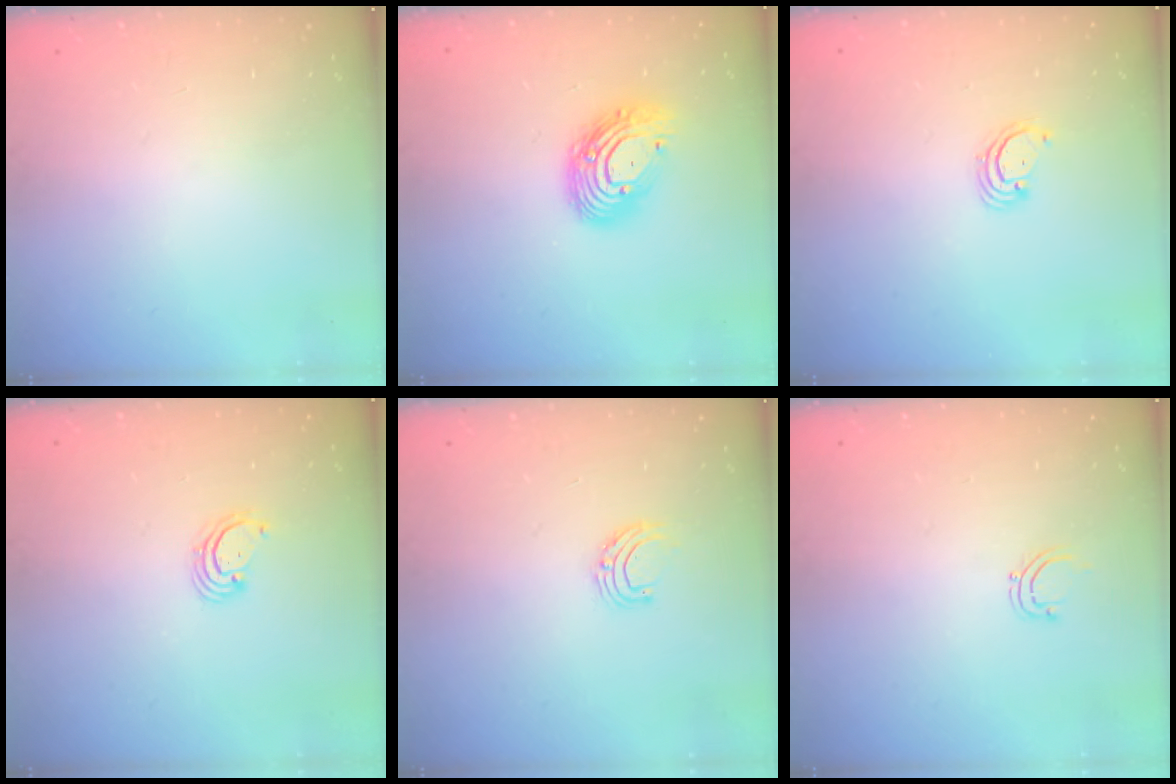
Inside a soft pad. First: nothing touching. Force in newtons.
{"total": 13.1, "press": 13.1, "slide": 1.1}
{"total": 2.8, "press": 2.8, "slide": 0.2}
{"total": 2.8, "press": 2.8, "slide": 0.3}
{"total": 5.5, "press": 5.5, "slide": 0.6}
{"total": 3.3, "press": 3.3, "slide": 0.3}